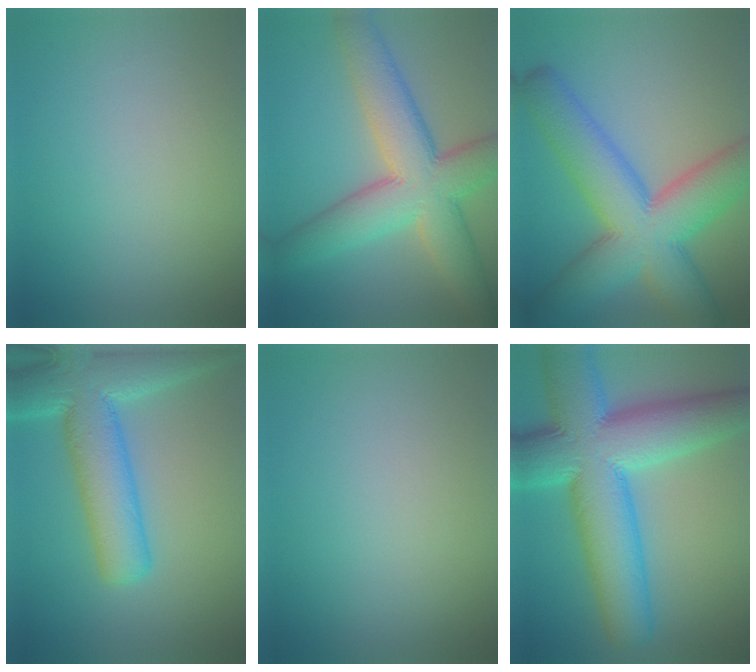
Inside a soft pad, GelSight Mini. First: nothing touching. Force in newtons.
{"total": 9.9, "press": 9.9, "slide": 0.5}
{"total": 12.1, "press": 12.1, "slide": 0.4}
{"total": 9.7, "press": 9.7, "slide": 0.6}
{"total": 0.0}
{"total": 14.6, "press": 14.6, "slide": 0.4}